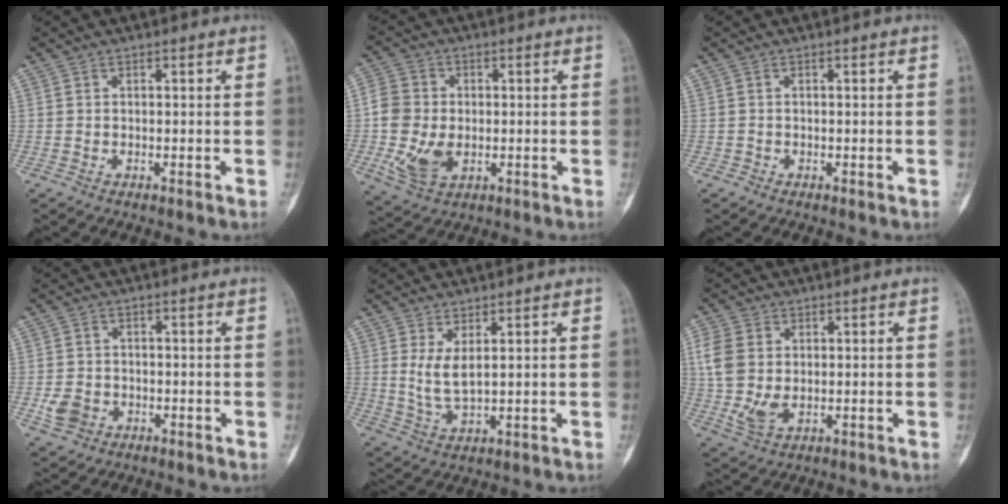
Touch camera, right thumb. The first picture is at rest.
{"total": 9.7, "force": [-1.1, 6.9, 6.7], "torque": [-0.128, 0.001, -0.019]}
{"total": 0.0}
{"total": 4.1, "force": [-1.2, 3.4, 1.8], "torque": [-0.024, 0.005, -0.016]}
{"total": 4.6, "force": [1.5, 1.5, 4.1], "torque": [-0.081, -0.019, 0.040]}
{"total": 8.3, "force": [0.9, 5.8, 5.9], "torque": [-0.126, -0.002, 0.023]}